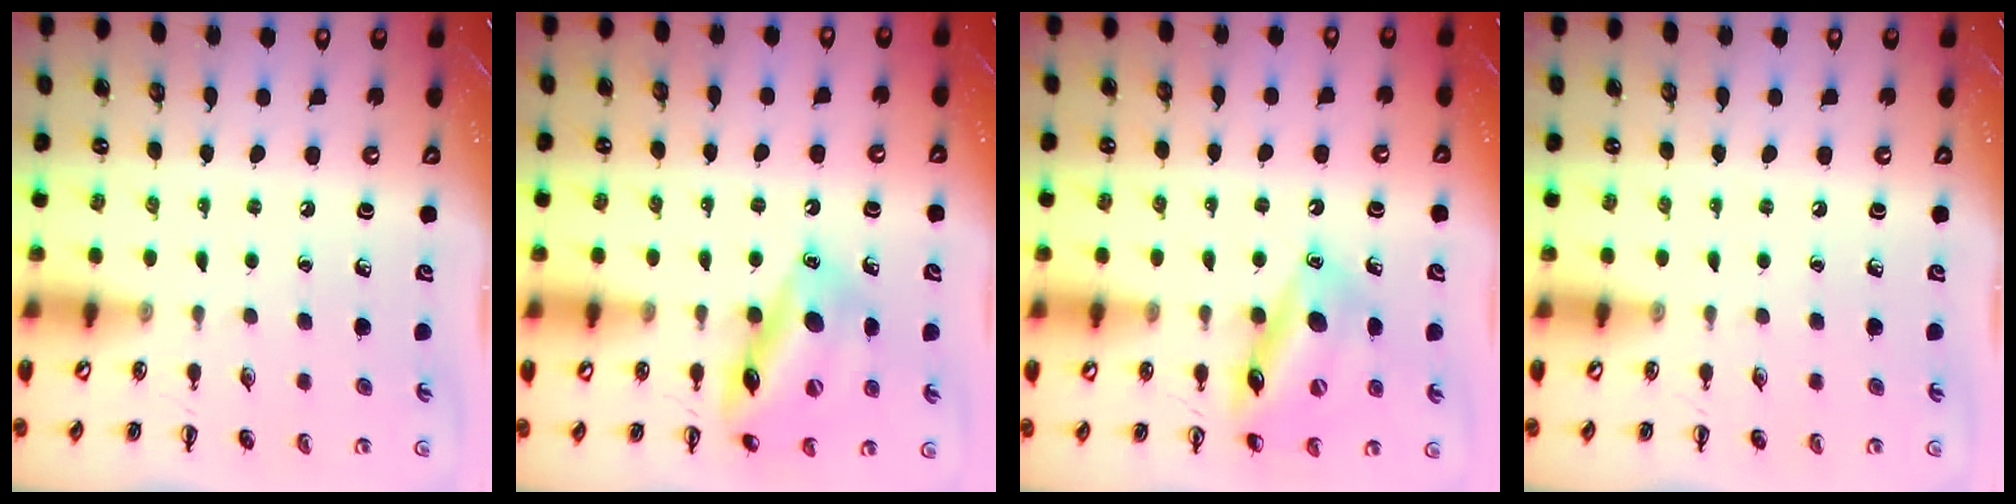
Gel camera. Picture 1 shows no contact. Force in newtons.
{"total": 15.1, "press": 14.9, "slide": 2.3}
{"total": 15.4, "press": 15.1, "slide": 3.2}
{"total": 0.0}